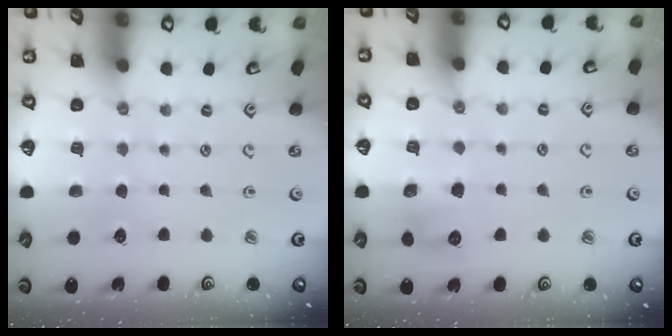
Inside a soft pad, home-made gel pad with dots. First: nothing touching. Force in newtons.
{"total": 7.2, "press": 7.2, "slide": 0.6}